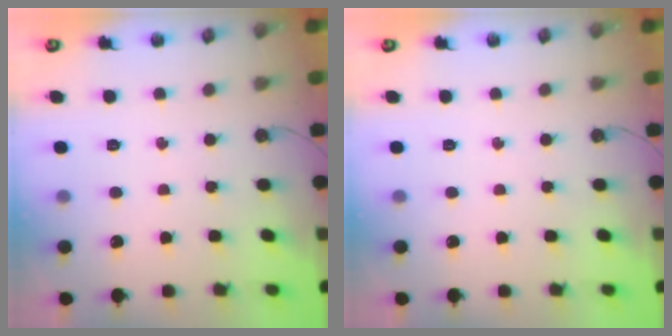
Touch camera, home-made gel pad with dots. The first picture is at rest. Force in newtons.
{"total": 0.0}